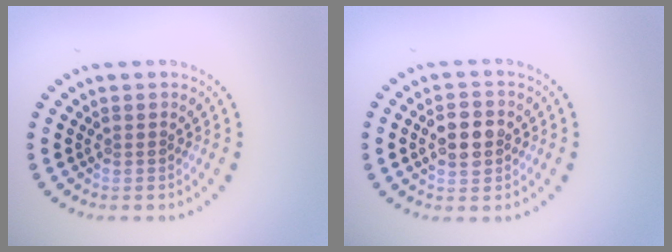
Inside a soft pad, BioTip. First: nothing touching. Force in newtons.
{"total": 3.6, "press": 3.5, "slide": 0.2}